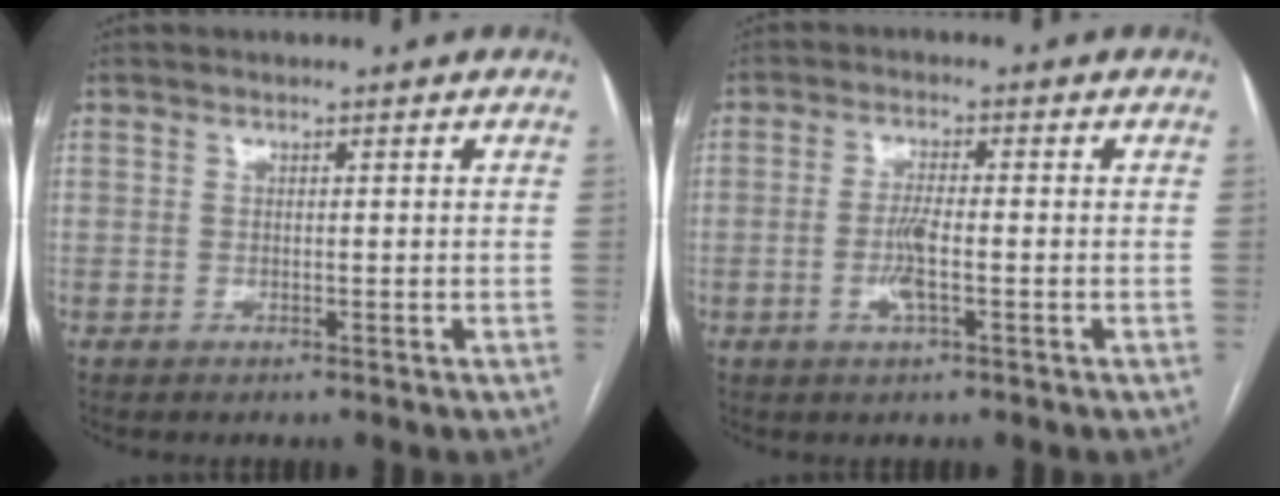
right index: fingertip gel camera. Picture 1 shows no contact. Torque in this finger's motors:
{"motor_torque": [0.79, -0.14, 0.40, 0.10]}